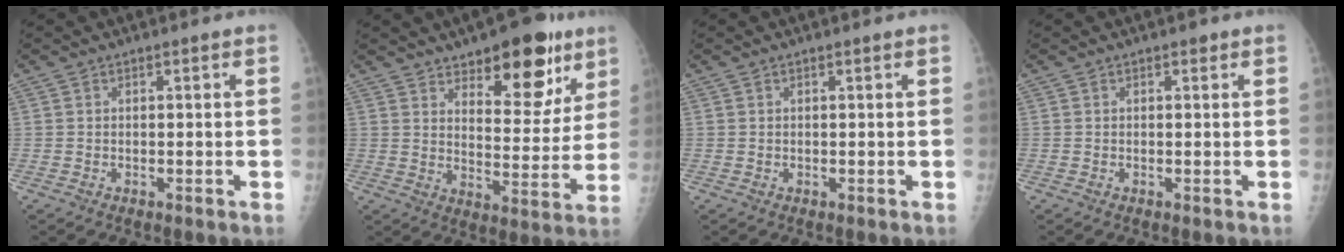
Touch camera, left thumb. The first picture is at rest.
{"total": 15.8, "force": [9.8, 7.0, 10.3], "torque": [-0.085, -0.056, 0.142]}
{"total": 0.0}
{"total": 0.6, "force": [0.4, 0.4, 0.3], "torque": [0.000, -0.001, 0.002]}